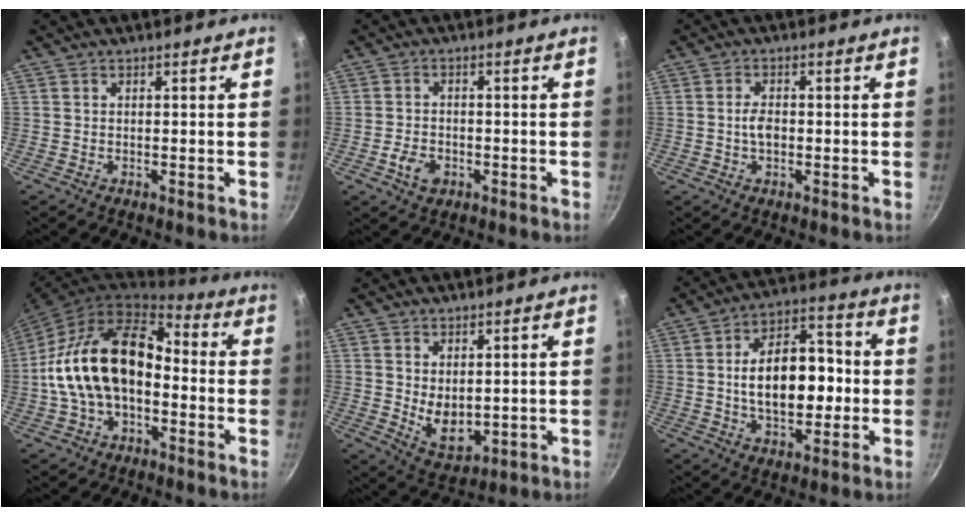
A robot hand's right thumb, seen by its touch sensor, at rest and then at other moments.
{"total": 4.6, "force": [-1.8, 3.2, 2.8], "torque": [-0.045, 0.013, -0.033]}
{"total": 3.3, "force": [-0.4, 1.9, 2.6], "torque": [-0.046, 0.009, -0.008]}
{"total": 18.8, "force": [-1.6, 12.0, 14.4], "torque": [-0.239, 0.051, -0.039]}
{"total": 7.0, "force": [0.9, 4.5, 5.3], "torque": [-0.072, -0.022, 0.033]}
{"total": 16.3, "force": [-0.8, 9.8, 13.0], "torque": [-0.171, 0.028, -0.016]}